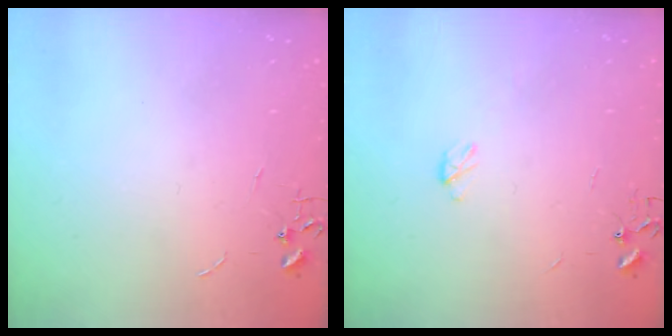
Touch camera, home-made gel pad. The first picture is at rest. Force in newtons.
{"total": 3.0, "press": 3.0, "slide": 0.3}